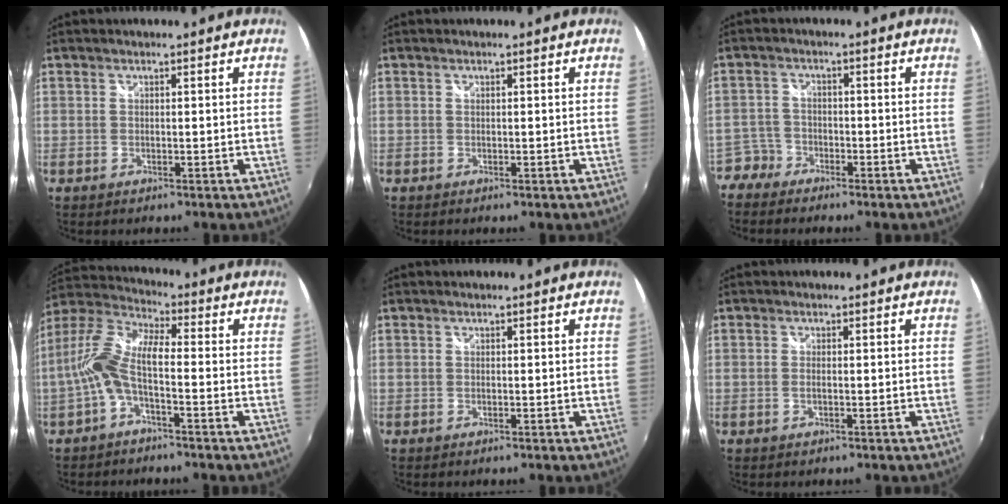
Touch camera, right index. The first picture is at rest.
{"total": 0.0}
{"total": 3.8, "force": [-3.0, 2.3, -0.4], "torque": [-0.001, 0.010, -0.065]}
{"total": 9.3, "force": [-2.1, 3.0, 8.6], "torque": [-0.189, 0.015, -0.045]}
{"total": 0.0}
{"total": 0.9, "force": [-0.3, 0.2, 0.9], "torque": [-0.018, 0.000, -0.006]}